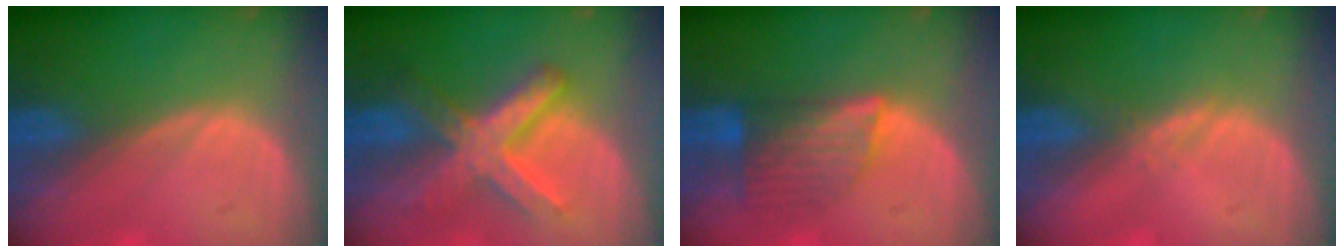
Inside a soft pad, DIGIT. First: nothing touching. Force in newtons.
{"total": 8.9, "press": 8.9, "slide": 0.7}
{"total": 7.0, "press": 6.4, "slide": 2.8}
{"total": 1.1, "press": 1.1, "slide": 0.1}